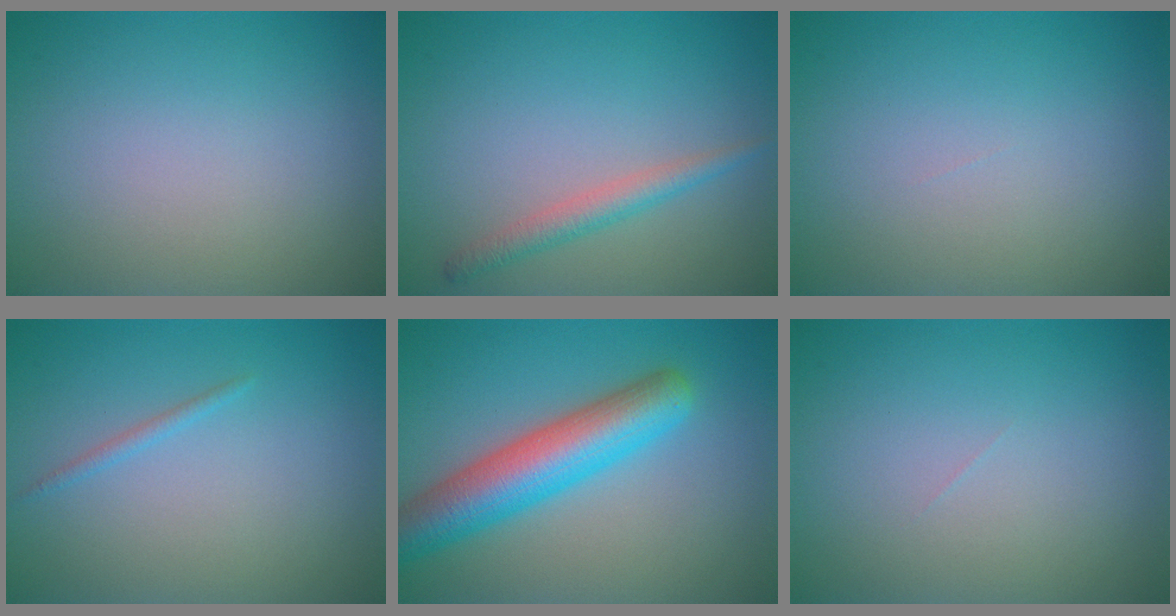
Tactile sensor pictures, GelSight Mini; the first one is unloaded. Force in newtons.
{"total": 2.0, "press": 2.0, "slide": 0.0}
{"total": 0.0}
{"total": 0.8, "press": 0.8, "slide": 0.0}
{"total": 7.4, "press": 7.4, "slide": 0.2}
{"total": 0.0}